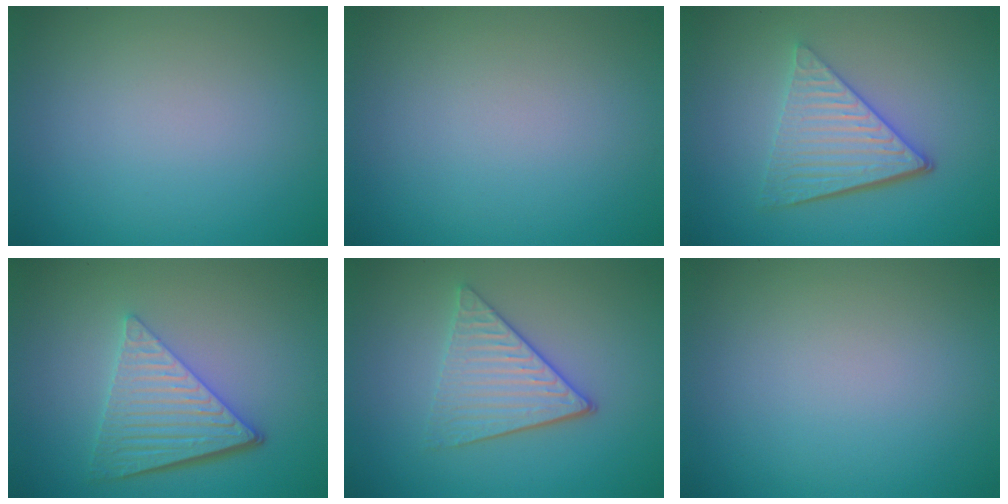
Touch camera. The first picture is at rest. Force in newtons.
{"total": 0.0}
{"total": 5.2, "press": 3.8, "slide": 3.5}
{"total": 5.8, "press": 4.4, "slide": 3.8}
{"total": 3.9, "press": 3.3, "slide": 1.9}
{"total": 0.0}